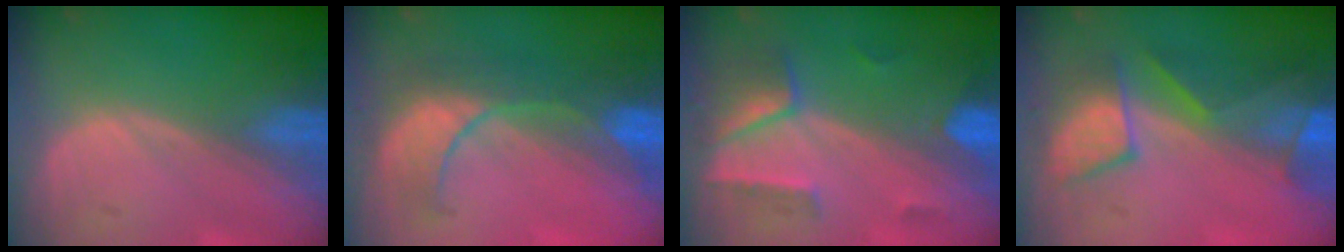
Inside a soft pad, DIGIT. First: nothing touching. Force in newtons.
{"total": 8.2, "press": 8.1, "slide": 0.8}
{"total": 7.3, "press": 6.4, "slide": 3.5}
{"total": 8.8, "press": 8.2, "slide": 3.0}